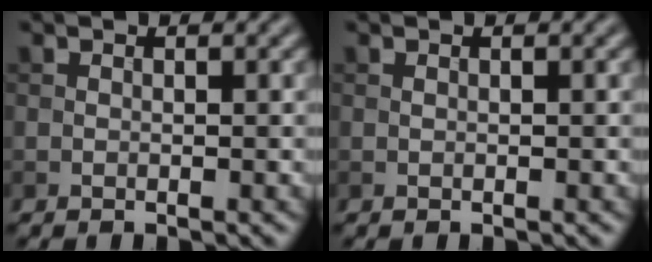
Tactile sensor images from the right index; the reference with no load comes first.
{"total": 0.0}